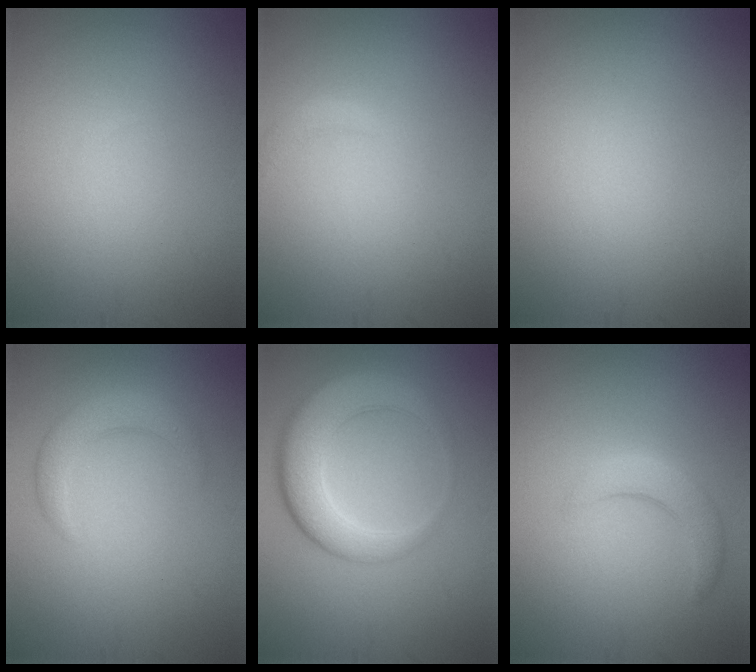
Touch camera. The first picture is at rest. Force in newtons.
{"total": 1.0, "press": 0.9, "slide": 0.2}
{"total": 0.0}
{"total": 3.0, "press": 3.0, "slide": 0.1}
{"total": 6.3, "press": 6.2, "slide": 0.2}
{"total": 2.9, "press": 2.9, "slide": 0.2}